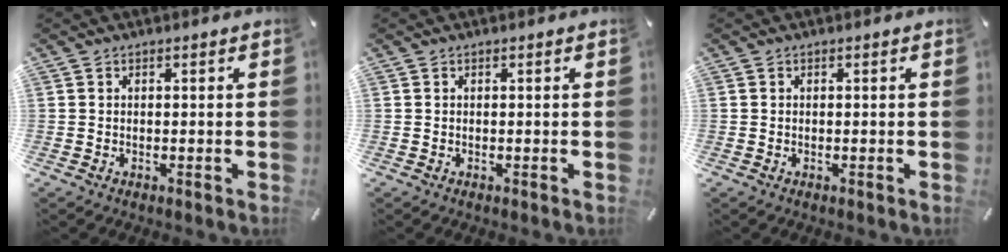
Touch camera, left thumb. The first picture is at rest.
{"total": 0.0}
{"total": 0.0}